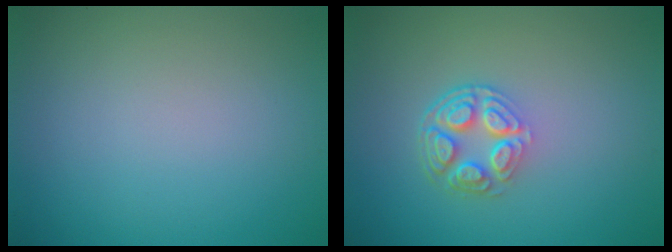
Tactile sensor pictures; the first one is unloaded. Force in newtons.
{"total": 4.3, "press": 3.1, "slide": 2.9}